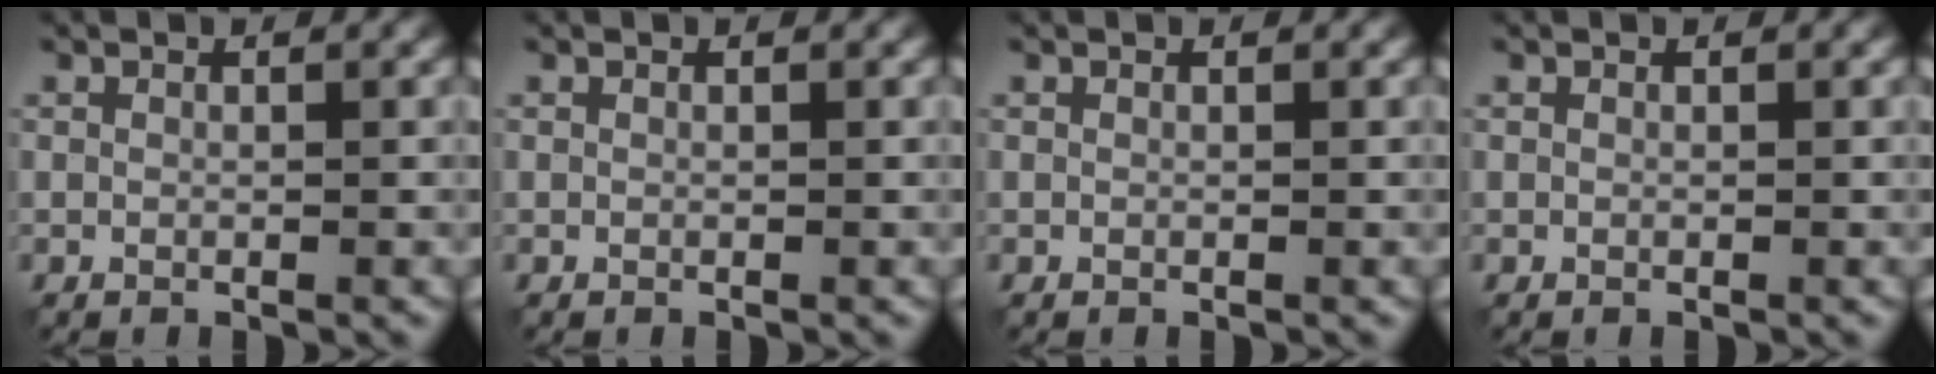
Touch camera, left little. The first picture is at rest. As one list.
[{"total": 0.0}, {"total": 0.0}, {"total": 0.0}]